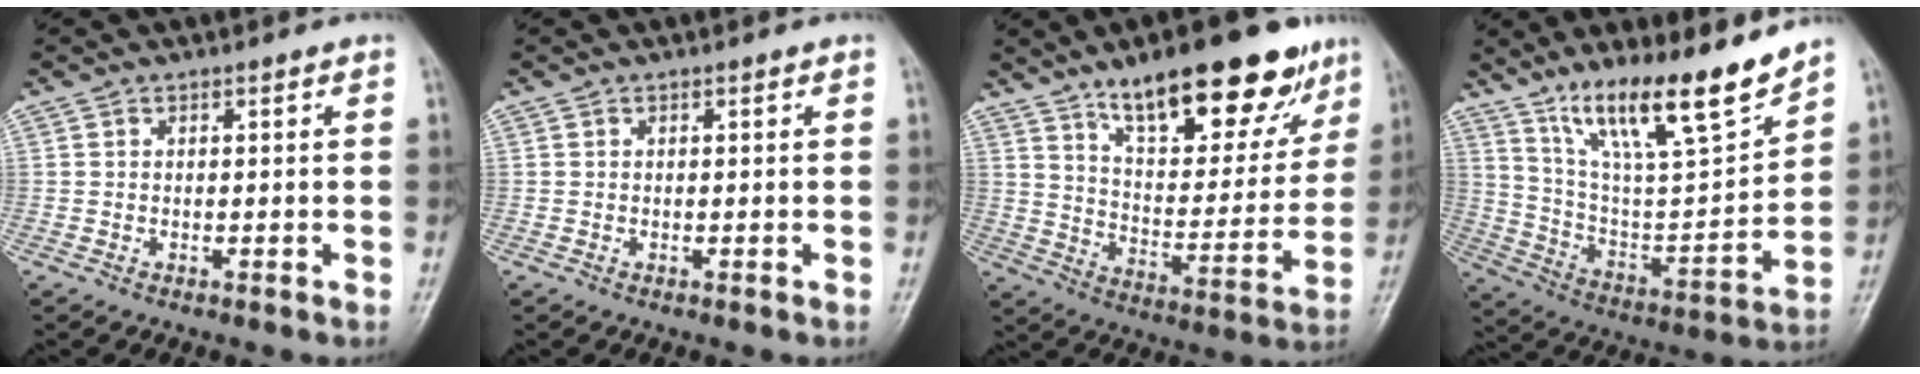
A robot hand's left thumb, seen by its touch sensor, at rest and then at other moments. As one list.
[{"total": 0.0}, {"total": 23.0, "force": [14.8, 8.4, 15.4], "torque": [-0.176, -0.054, 0.232]}, {"total": 19.1, "force": [14.1, 3.5, 12.4], "torque": [-0.177, -0.079, 0.253]}]